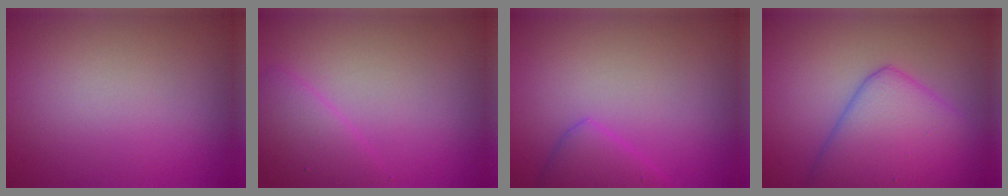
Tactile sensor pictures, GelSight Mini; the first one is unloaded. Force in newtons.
{"total": 2.6, "press": 2.6, "slide": 0.2}
{"total": 2.4, "press": 2.4, "slide": 0.2}
{"total": 6.9, "press": 6.9, "slide": 0.3}